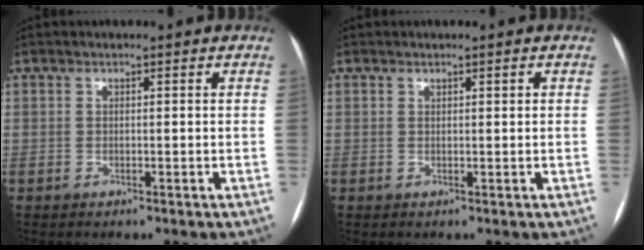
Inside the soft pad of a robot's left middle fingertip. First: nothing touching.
{"total": 0.8, "force": [0.4, 0.2, 0.7], "torque": [-0.013, 0.004, 0.007]}